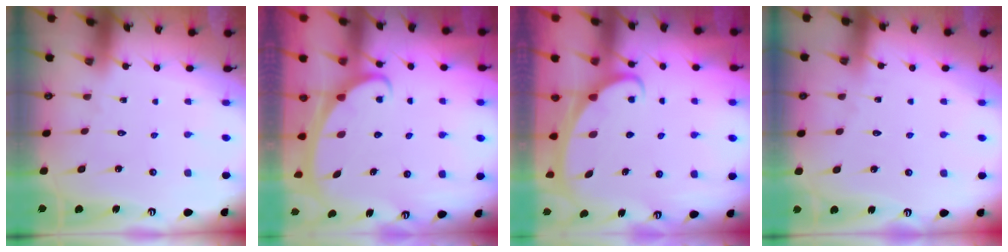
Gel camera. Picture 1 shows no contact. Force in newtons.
{"total": 2.3, "press": 2.3, "slide": 0.3}
{"total": 2.4, "press": 2.3, "slide": 0.3}
{"total": 2.0, "press": 2.0, "slide": 0.2}